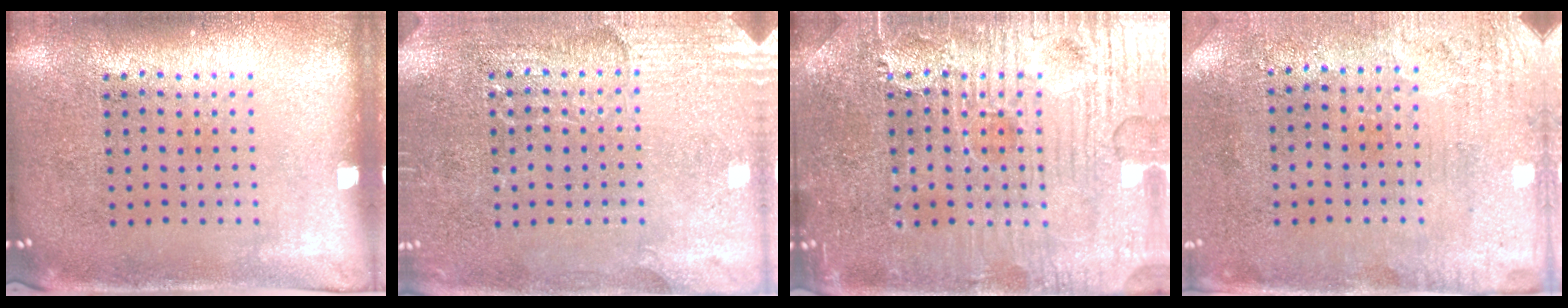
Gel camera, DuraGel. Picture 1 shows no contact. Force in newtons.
{"total": 2.9, "press": 2.9, "slide": 0.5}
{"total": 4.6, "press": 4.6, "slide": 0.4}
{"total": 3.3, "press": 2.6, "slide": 2.0}